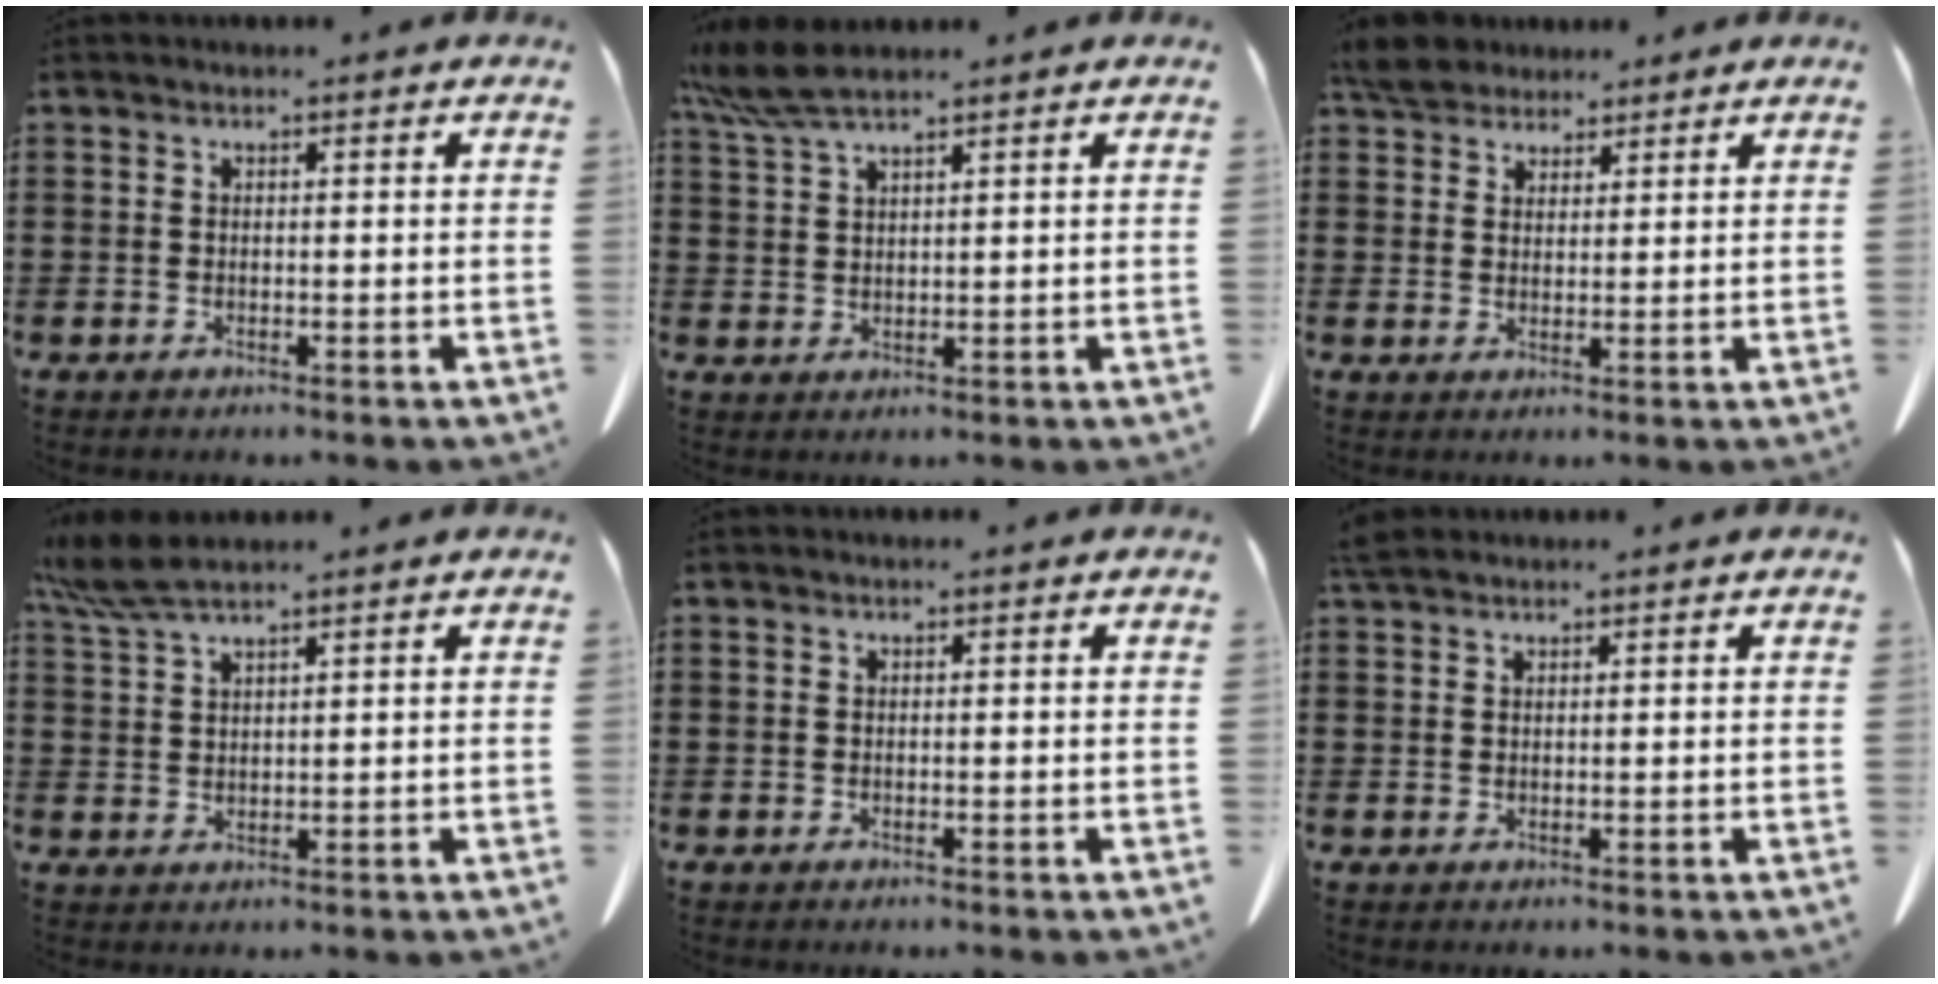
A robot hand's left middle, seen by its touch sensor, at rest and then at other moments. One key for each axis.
{"total": 5.8, "fx": 4.6, "fy": 0.7, "fz": 3.4, "tx": -0.087, "ty": -0.009, "tz": 0.086}
{"total": 4.8, "fx": 4.3, "fy": 1.8, "fz": 1.2, "tx": -0.039, "ty": 0.000, "tz": 0.084}
{"total": 5.4, "fx": 4.3, "fy": 0.6, "fz": 3.2, "tx": -0.082, "ty": -0.008, "tz": 0.080}
{"total": 0.0}
{"total": 1.7, "fx": 1.6, "fy": 0.3, "fz": 0.6, "tx": -0.016, "ty": 0.000, "tz": 0.032}